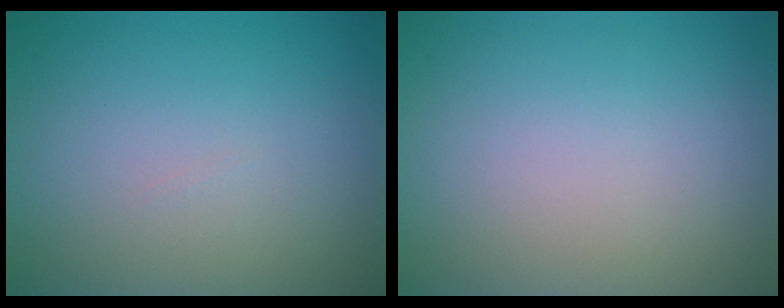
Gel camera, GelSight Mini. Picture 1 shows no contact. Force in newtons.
{"total": 0.0}